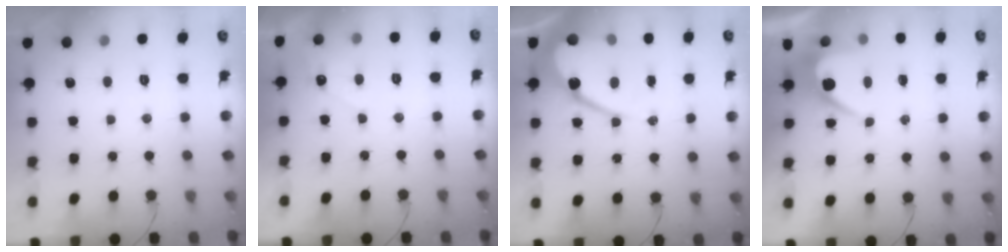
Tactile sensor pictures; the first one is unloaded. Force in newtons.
{"total": 2.7, "press": 2.7, "slide": 0.1}
{"total": 12.7, "press": 12.6, "slide": 1.1}
{"total": 6.5, "press": 6.4, "slide": 0.6}